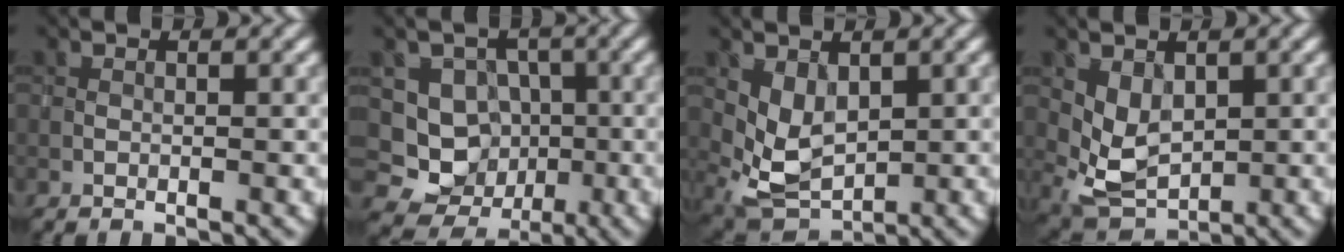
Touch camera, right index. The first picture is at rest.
{"total": 6.4, "force": [-0.8, 6.1, 1.8], "torque": [-0.003, 0.002, -0.033]}
{"total": 3.6, "force": [1.2, 2.4, 2.4], "torque": [-0.053, -0.010, 0.031]}
{"total": 3.4, "force": [1.0, 2.4, 2.2], "torque": [-0.045, -0.006, 0.029]}